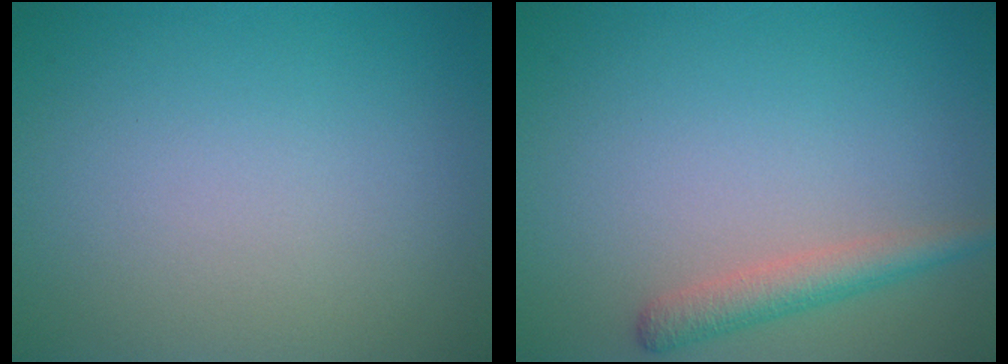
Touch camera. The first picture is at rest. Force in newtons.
{"total": 2.4, "press": 2.4, "slide": 0.1}